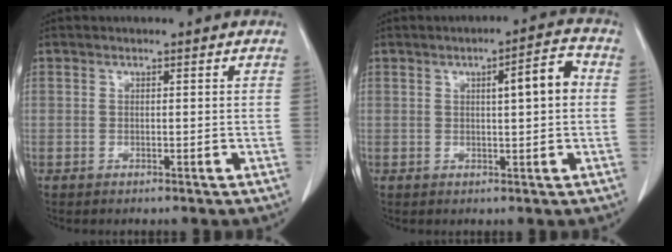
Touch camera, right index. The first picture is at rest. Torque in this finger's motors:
{"motor_torque": [0.42, 0.05, 0.16, 0.03]}